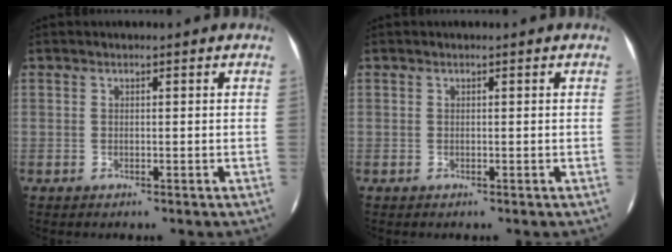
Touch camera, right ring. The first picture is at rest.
{"total": 0.0}